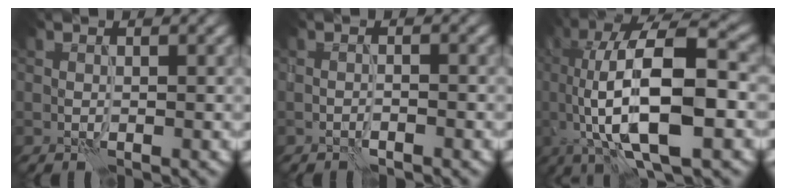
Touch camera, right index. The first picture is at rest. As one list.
[{"total": 1.0, "force": [-0.9, 0.1, 0.5], "torque": [-0.011, 0.004, -0.019]}, {"total": 15.2, "force": [0.3, 6.0, 14.0], "torque": [-0.244, 0.020, 0.003]}]